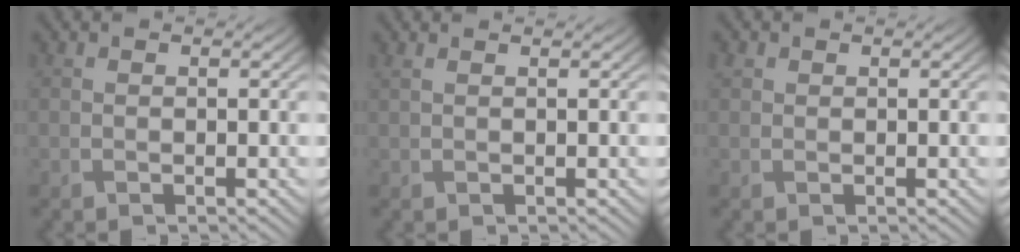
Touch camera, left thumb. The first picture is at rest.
{"total": 1.0, "force": [0.8, 0.1, 0.5], "torque": [-0.019, 0.002, 0.010]}
{"total": 0.7, "force": [0.5, 0.5, 0.1], "torque": [-0.003, 0.002, 0.009]}